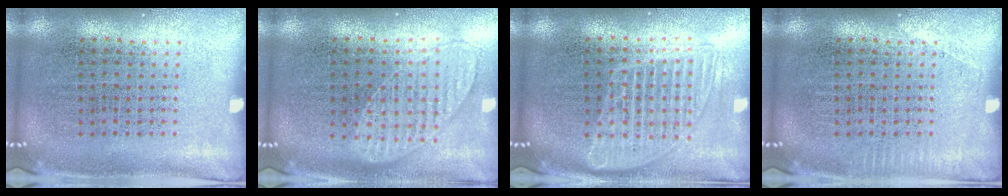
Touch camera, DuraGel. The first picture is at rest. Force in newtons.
{"total": 0.9, "press": 0.9, "slide": 0.1}
{"total": 1.7, "press": 1.5, "slide": 0.9}
{"total": 0.6, "press": 0.6, "slide": 0.1}